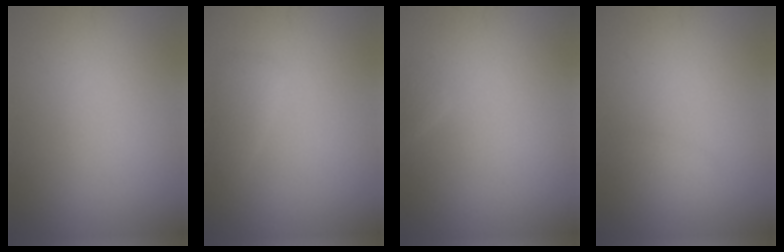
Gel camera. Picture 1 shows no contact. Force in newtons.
{"total": 1.4, "press": 1.4, "slide": 0.2}
{"total": 0.6, "press": 0.6, "slide": 0.0}
{"total": 1.0, "press": 1.0, "slide": 0.1}